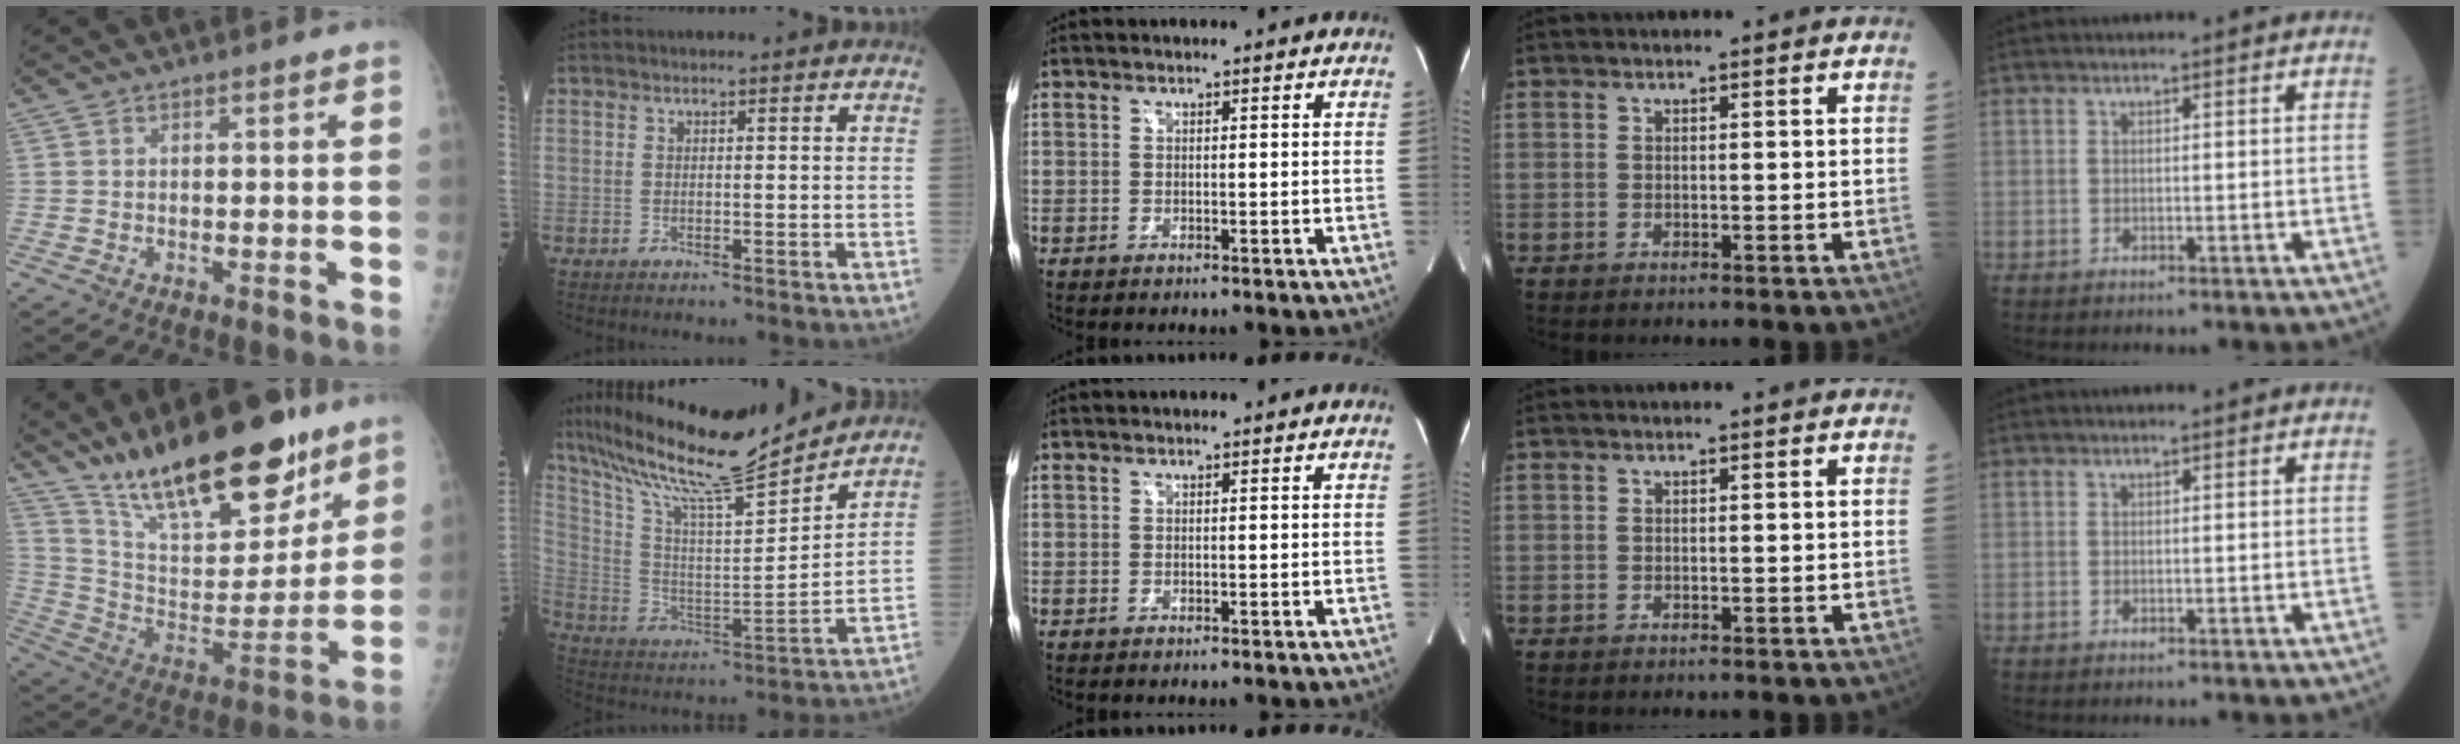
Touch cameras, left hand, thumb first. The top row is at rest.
{"thumb": {"total": 26.5, "force": [19.1, 9.3, 16.0], "torque": [-0.219, -0.080, 0.321]}, "index": {"total": 19.5, "force": [17.5, 0.2, 8.7], "torque": [-0.171, -0.010, 0.300]}}